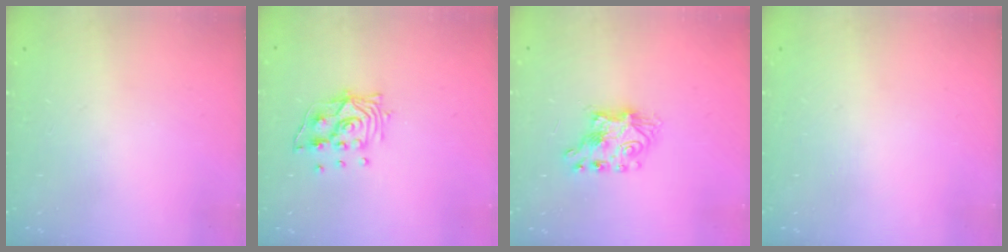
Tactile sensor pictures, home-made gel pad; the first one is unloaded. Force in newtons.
{"total": 11.1, "press": 11.1, "slide": 1.4}
{"total": 7.2, "press": 7.2, "slide": 0.4}
{"total": 0.0}